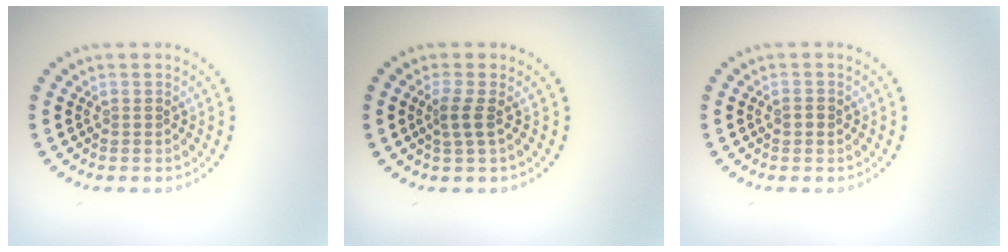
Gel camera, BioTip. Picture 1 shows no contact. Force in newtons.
{"total": 1.6, "press": 1.2, "slide": 1.0}
{"total": 0.9, "press": 0.9, "slide": 0.2}